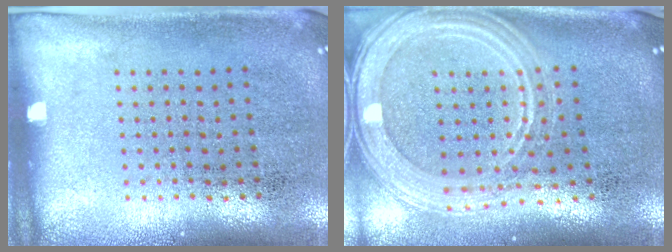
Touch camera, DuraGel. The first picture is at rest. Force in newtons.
{"total": 2.3, "press": 2.1, "slide": 1.1}